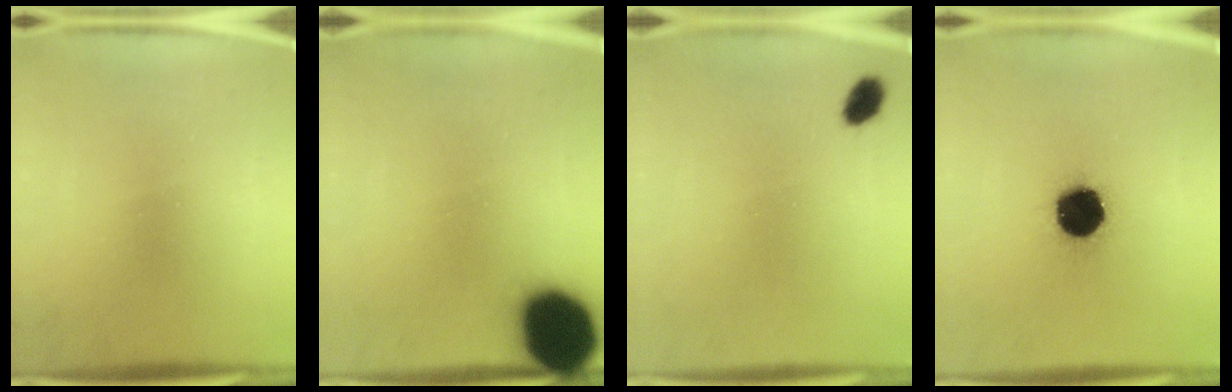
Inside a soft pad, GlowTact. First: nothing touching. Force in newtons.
{"total": 21.3}
{"total": 3.0}
{"total": 16.7}